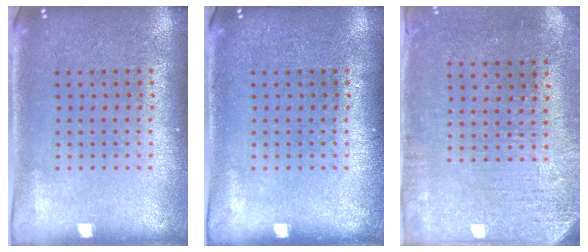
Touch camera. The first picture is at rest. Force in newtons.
{"total": 0.0}
{"total": 3.1, "press": 2.5, "slide": 1.8}